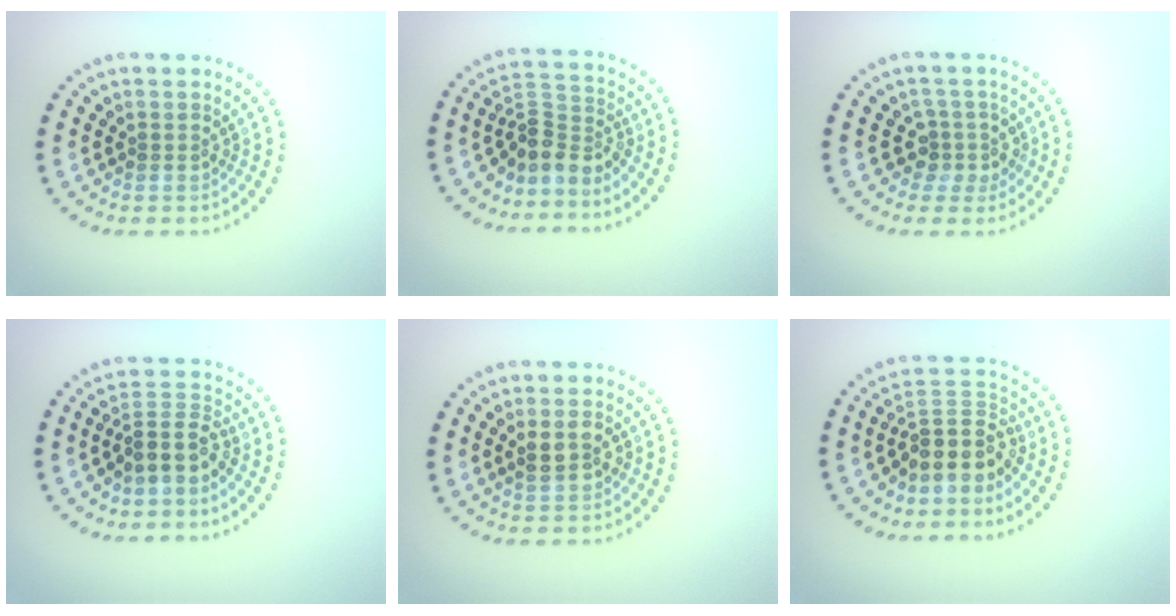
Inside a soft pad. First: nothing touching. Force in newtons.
{"total": 3.4, "press": 2.4, "slide": 2.5}
{"total": 2.4, "press": 1.8, "slide": 1.6}
{"total": 3.2, "press": 2.6, "slide": 2.0}
{"total": 2.3, "press": 2.3, "slide": 0.3}
{"total": 4.3, "press": 3.6, "slide": 2.3}